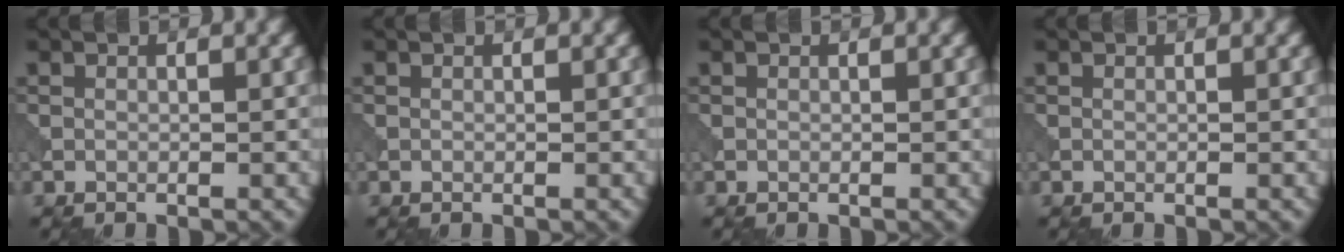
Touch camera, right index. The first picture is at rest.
{"total": 0.0}
{"total": 0.0}
{"total": 0.0}